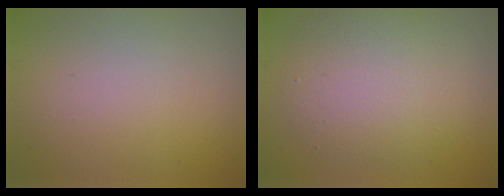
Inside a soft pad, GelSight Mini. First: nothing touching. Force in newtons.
{"total": 5.6, "press": 5.6, "slide": 0.3}